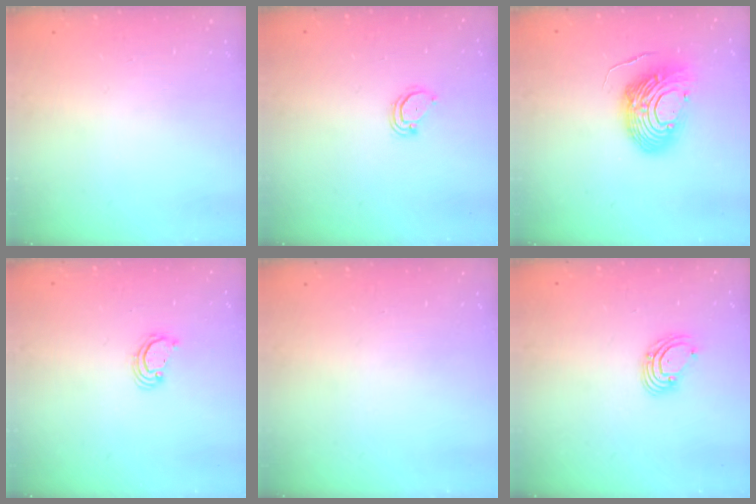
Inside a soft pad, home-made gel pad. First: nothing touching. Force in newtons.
{"total": 3.0, "press": 3.0, "slide": 0.2}
{"total": 14.1, "press": 14.0, "slide": 1.2}
{"total": 2.2, "press": 2.2, "slide": 0.1}
{"total": 0.0}
{"total": 3.7, "press": 3.7, "slide": 0.4}